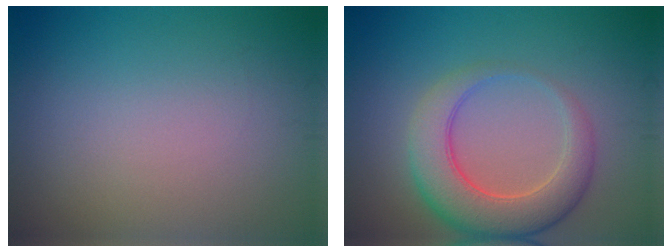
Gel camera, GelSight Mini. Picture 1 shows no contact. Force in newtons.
{"total": 6.4, "press": 6.4, "slide": 0.2}